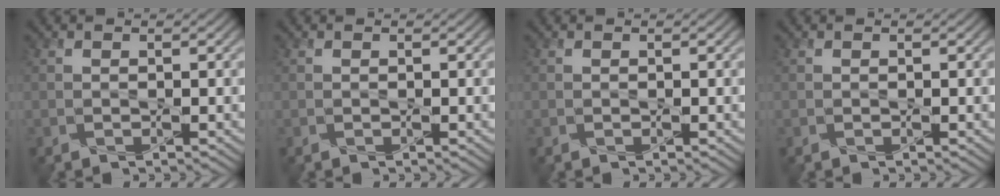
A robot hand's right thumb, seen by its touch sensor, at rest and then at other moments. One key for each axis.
{"total": 0.0}
{"total": 0.0}
{"total": 0.0}